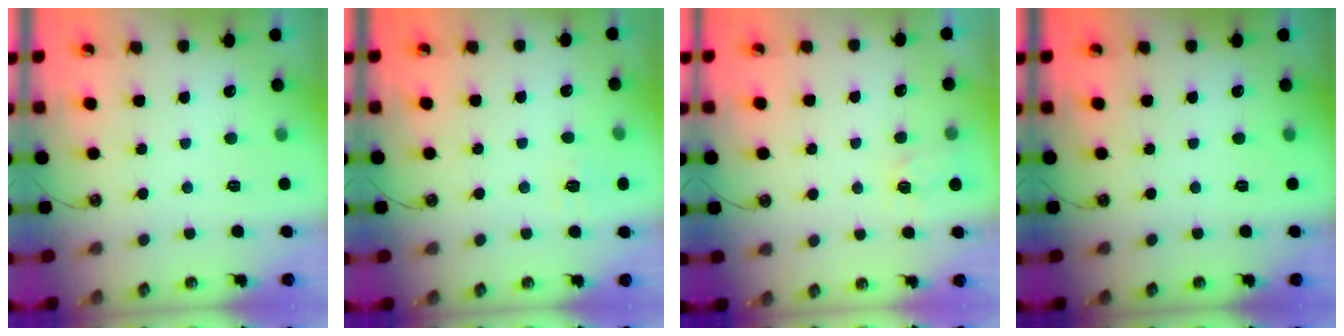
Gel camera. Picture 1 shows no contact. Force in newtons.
{"total": 6.3, "press": 6.3, "slide": 0.5}
{"total": 3.6, "press": 3.5, "slide": 0.4}
{"total": 0.0}